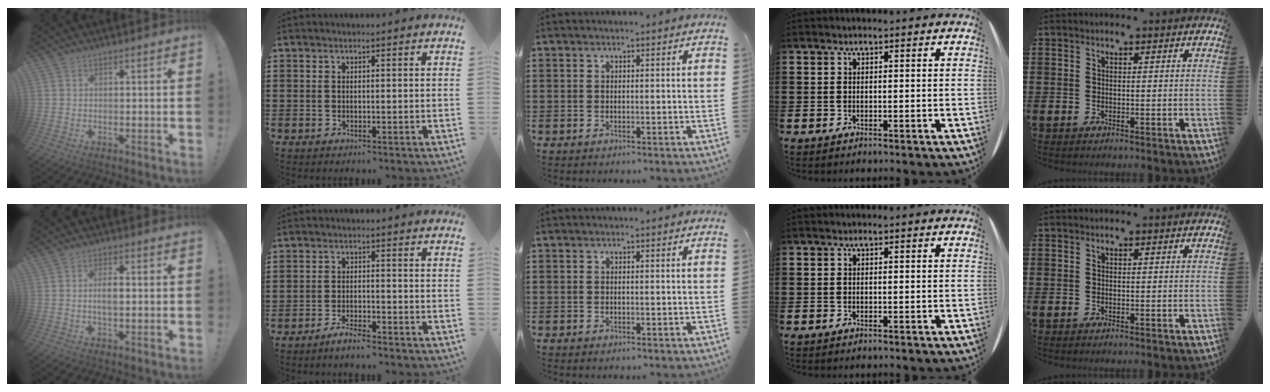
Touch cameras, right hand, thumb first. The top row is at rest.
{"thumb": {"total": 4.4, "force": [-0.1, 1.9, 3.9], "torque": [-0.064, 0.002, -0.008]}, "index": {"total": 2.5, "force": [-2.3, 0.1, 0.8], "torque": [-0.017, 0.005, -0.044]}}